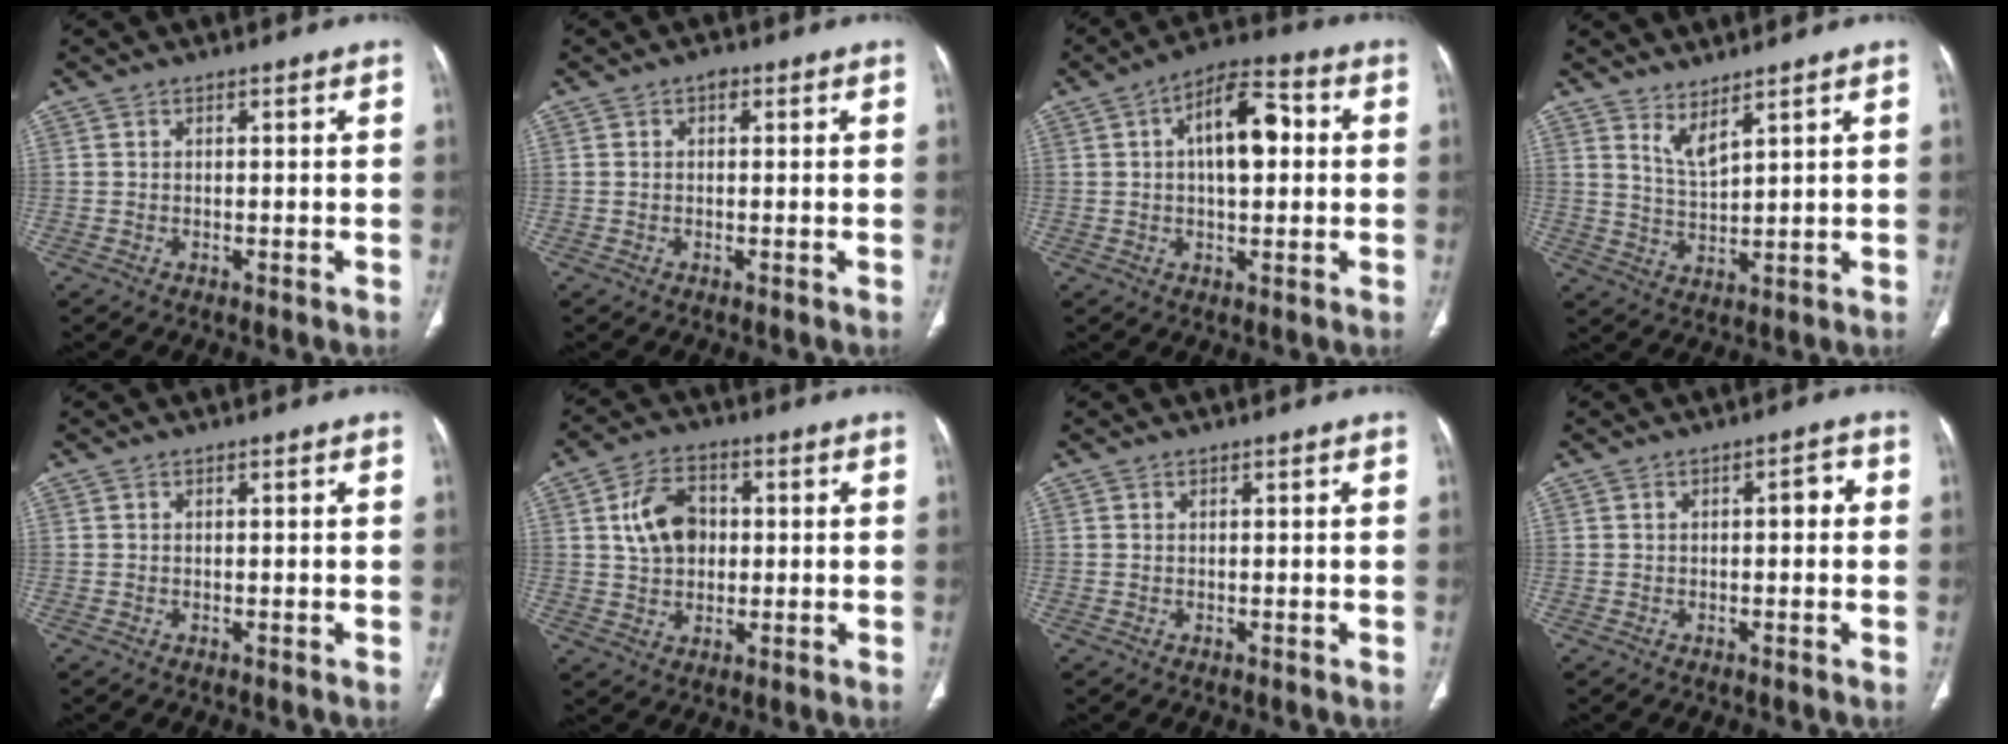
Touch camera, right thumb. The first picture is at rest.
{"total": 1.4, "force": [0.4, 1.0, 0.9], "torque": [-0.012, 0.005, 0.004]}
{"total": 11.5, "force": [1.9, 5.6, 9.9], "torque": [-0.142, 0.022, 0.021]}
{"total": 4.3, "force": [3.2, 0.8, 2.7], "torque": [-0.053, -0.039, 0.070]}
{"total": 0.0}
{"total": 9.3, "force": [1.5, 6.7, 6.3], "torque": [-0.093, 0.007, 0.024]}
{"total": 0.0}
{"total": 2.6, "force": [0.1, 1.3, 2.2], "torque": [-0.023, 0.012, -0.005]}